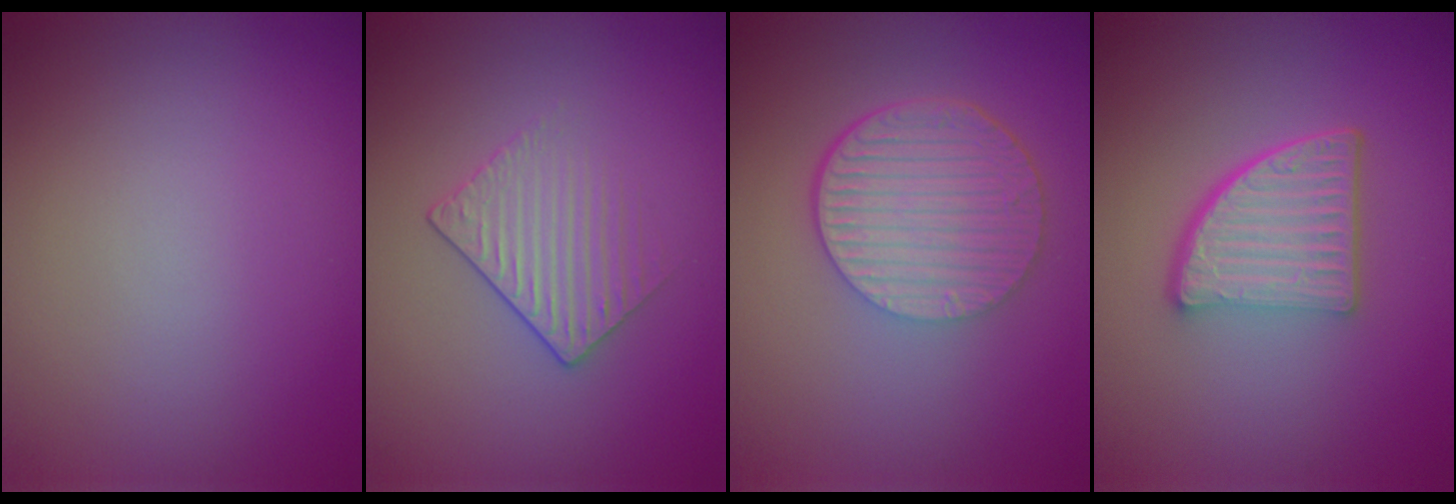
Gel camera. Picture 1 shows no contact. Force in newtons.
{"total": 1.9, "press": 1.6, "slide": 1.0}
{"total": 6.6, "press": 4.4, "slide": 4.9}
{"total": 5.4, "press": 3.9, "slide": 3.8}